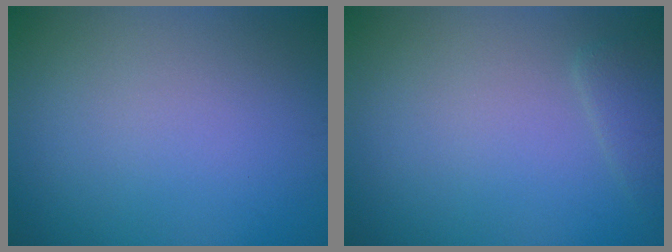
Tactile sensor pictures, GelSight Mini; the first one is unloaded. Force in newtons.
{"total": 1.6, "press": 1.6, "slide": 0.2}